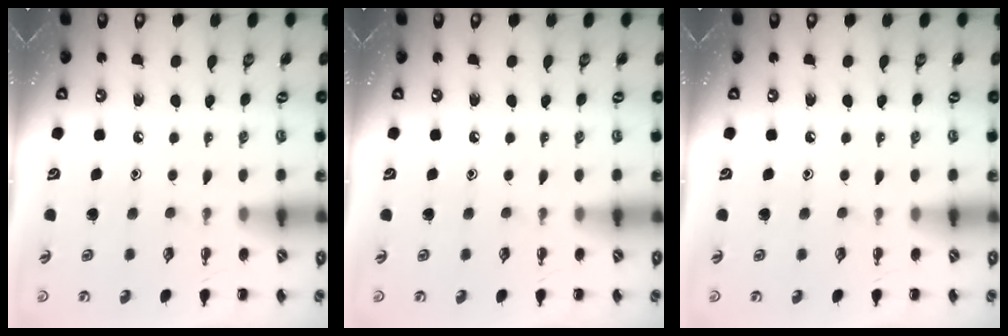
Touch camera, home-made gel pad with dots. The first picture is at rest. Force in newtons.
{"total": 0.0}
{"total": 0.0}